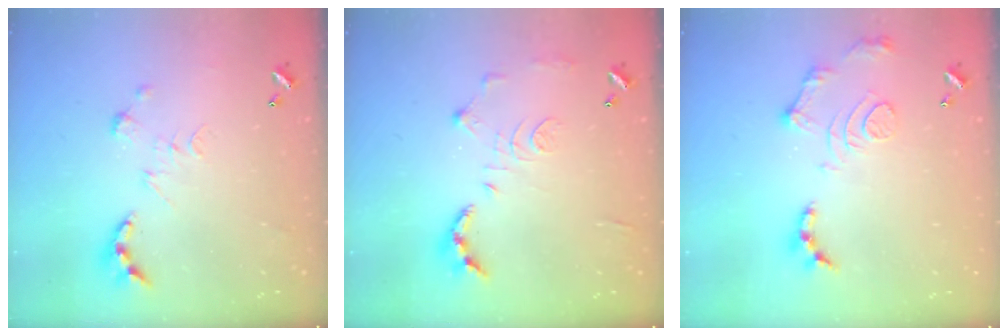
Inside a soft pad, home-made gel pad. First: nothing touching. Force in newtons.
{"total": 10.7, "press": 10.6, "slide": 0.5}
{"total": 11.8, "press": 11.7, "slide": 0.8}